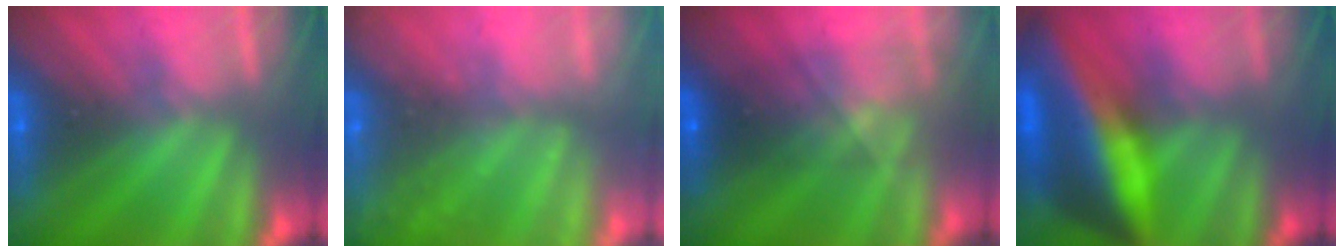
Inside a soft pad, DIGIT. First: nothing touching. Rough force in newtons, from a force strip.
{"total": 2.5}
{"total": 7.4}
{"total": 7.6}